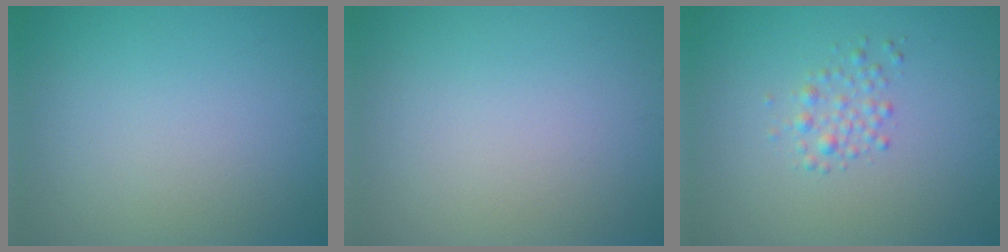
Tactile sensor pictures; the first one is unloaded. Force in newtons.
{"total": 0.0}
{"total": 1.6, "press": 1.6, "slide": 0.0}